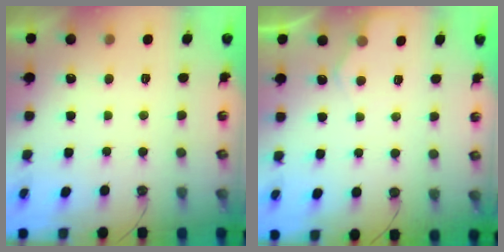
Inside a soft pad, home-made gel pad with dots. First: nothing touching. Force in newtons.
{"total": 3.8, "press": 3.8, "slide": 0.5}